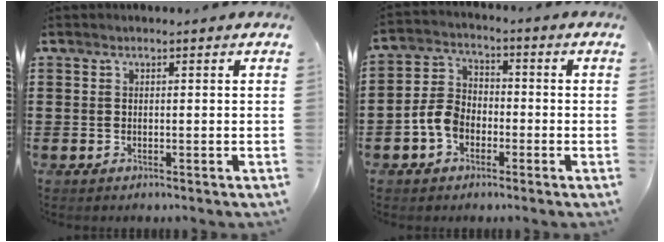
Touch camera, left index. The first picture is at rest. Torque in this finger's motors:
{"motor_torque": [0.98, 0.44, 0.26, 0.08]}